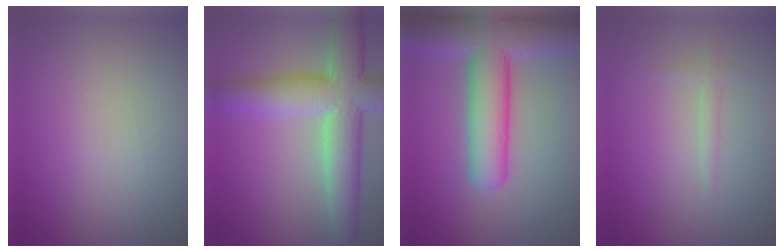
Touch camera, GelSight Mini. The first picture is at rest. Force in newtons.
{"total": 9.0, "press": 9.0, "slide": 0.4}
{"total": 9.3, "press": 9.3, "slide": 0.4}
{"total": 1.0, "press": 1.0, "slide": 0.0}